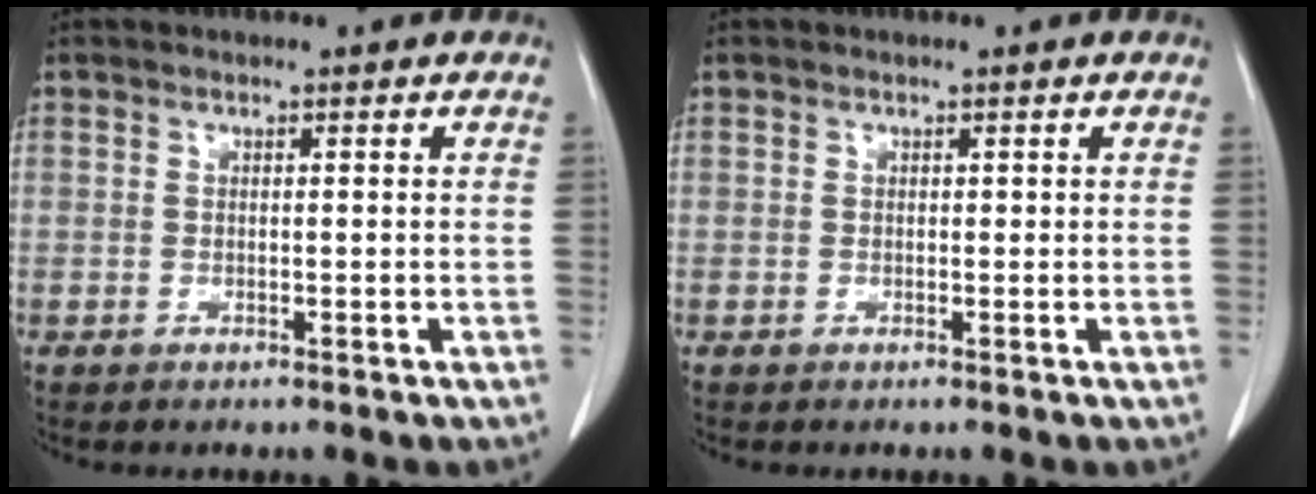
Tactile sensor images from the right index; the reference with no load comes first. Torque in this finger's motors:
{"motor_torque": [0.12, -0.06, 0.00, 0.01]}